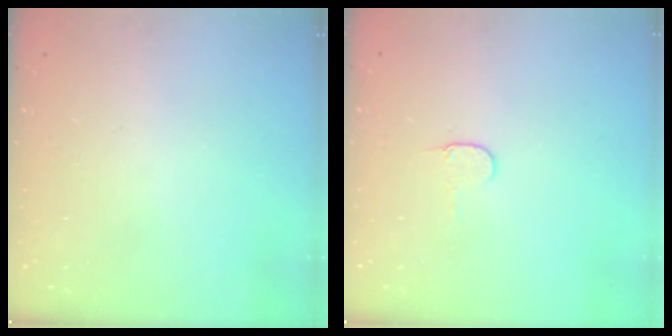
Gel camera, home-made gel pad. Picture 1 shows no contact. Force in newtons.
{"total": 3.8, "press": 3.8, "slide": 0.4}